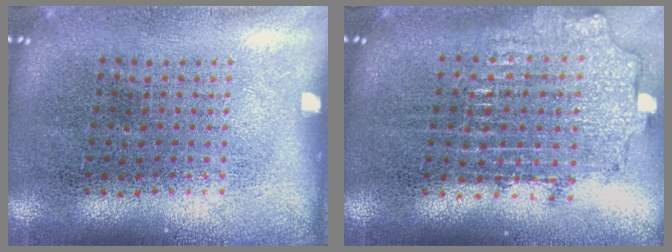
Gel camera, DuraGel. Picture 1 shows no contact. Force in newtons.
{"total": 1.9, "press": 1.4, "slide": 1.3}